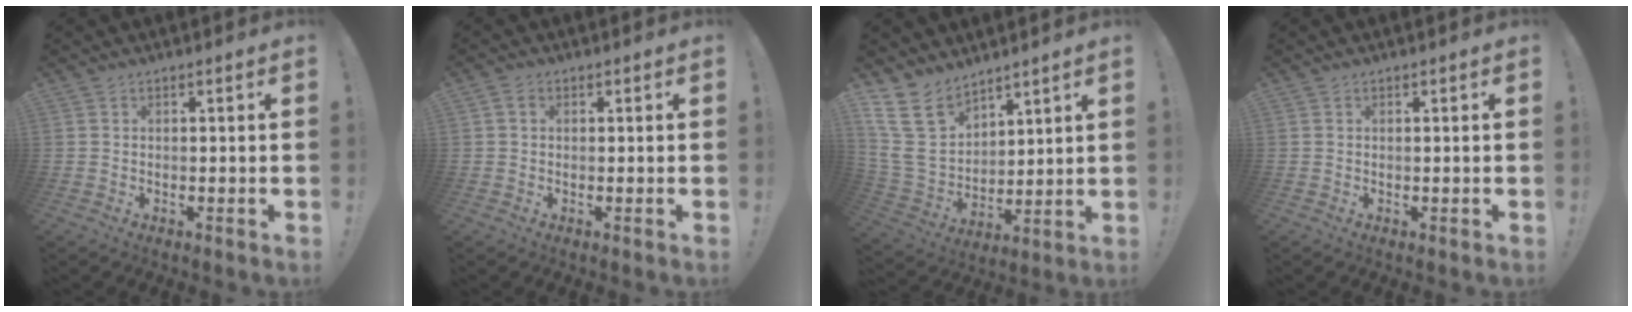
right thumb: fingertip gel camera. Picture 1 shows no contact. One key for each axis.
{"total": 1.7, "fx": 0.5, "fy": 1.4, "fz": 0.9, "tx": -0.009, "ty": 0.002, "tz": 0.007}
{"total": 16.8, "fx": 10.4, "fy": 10.5, "fz": 8.1, "tx": -0.159, "ty": -0.072, "tz": 0.200}
{"total": 0.0}